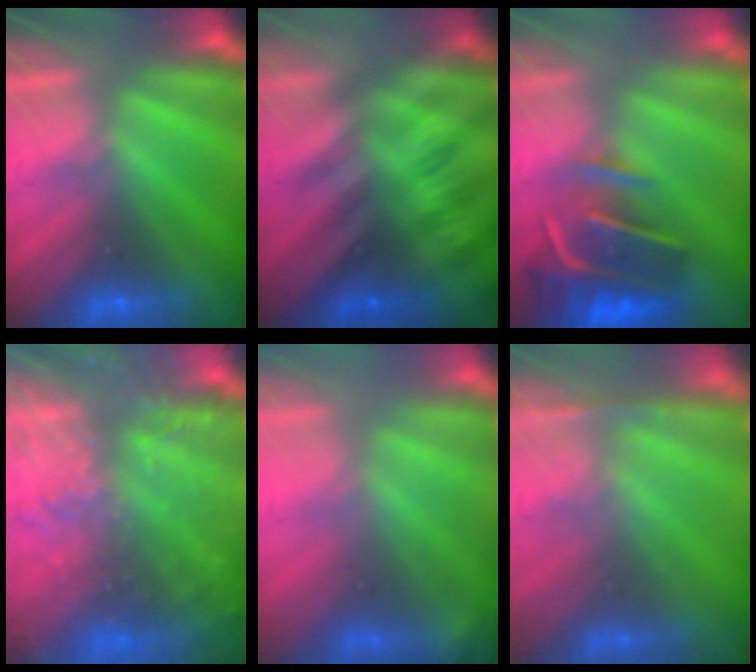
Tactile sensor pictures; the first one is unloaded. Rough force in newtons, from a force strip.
{"total": 2.9}
{"total": 7.9}
{"total": 8.1}
{"total": 1.6}
{"total": 1.4}